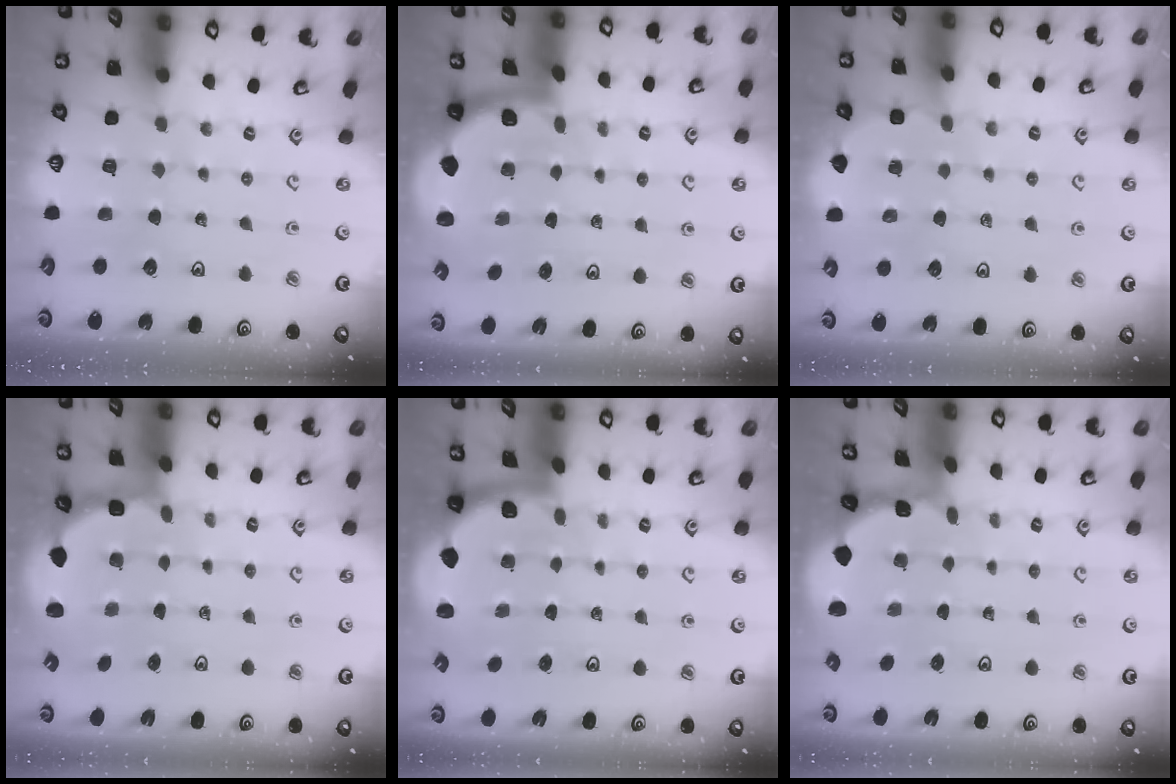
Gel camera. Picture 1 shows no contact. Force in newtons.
{"total": 1.9, "press": 1.8, "slide": 0.6}
{"total": 2.3, "press": 2.3, "slide": 0.2}
{"total": 2.7, "press": 2.3, "slide": 1.4}
{"total": 1.9, "press": 1.8, "slide": 0.6}
{"total": 1.1, "press": 1.1, "slide": 0.1}